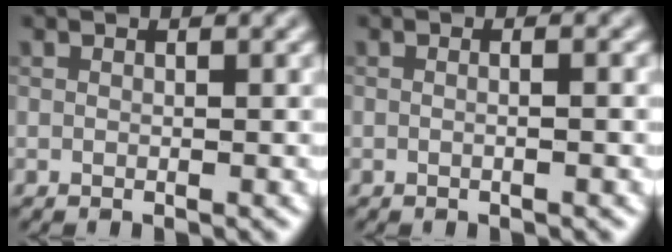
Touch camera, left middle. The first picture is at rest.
{"total": 1.9, "force": [0.2, 1.0, 1.6], "torque": [-0.003, -0.015, -0.018]}